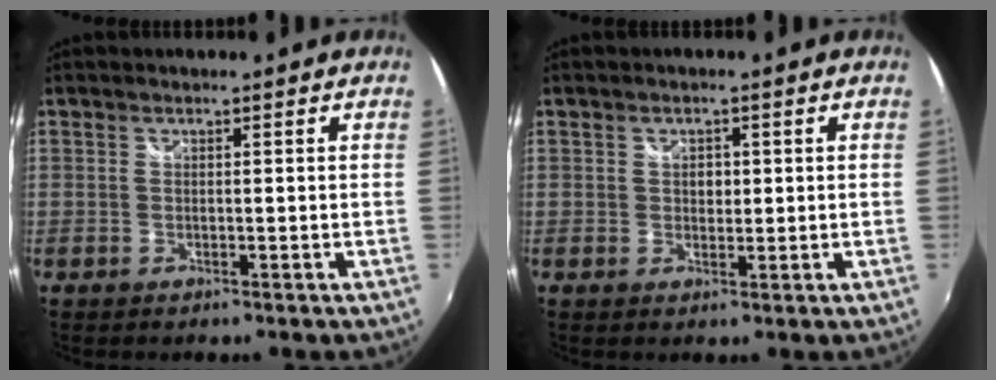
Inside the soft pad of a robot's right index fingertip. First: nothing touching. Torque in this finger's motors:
{"motor_torque": [0.11, 0.05, 0.18, 0.03]}